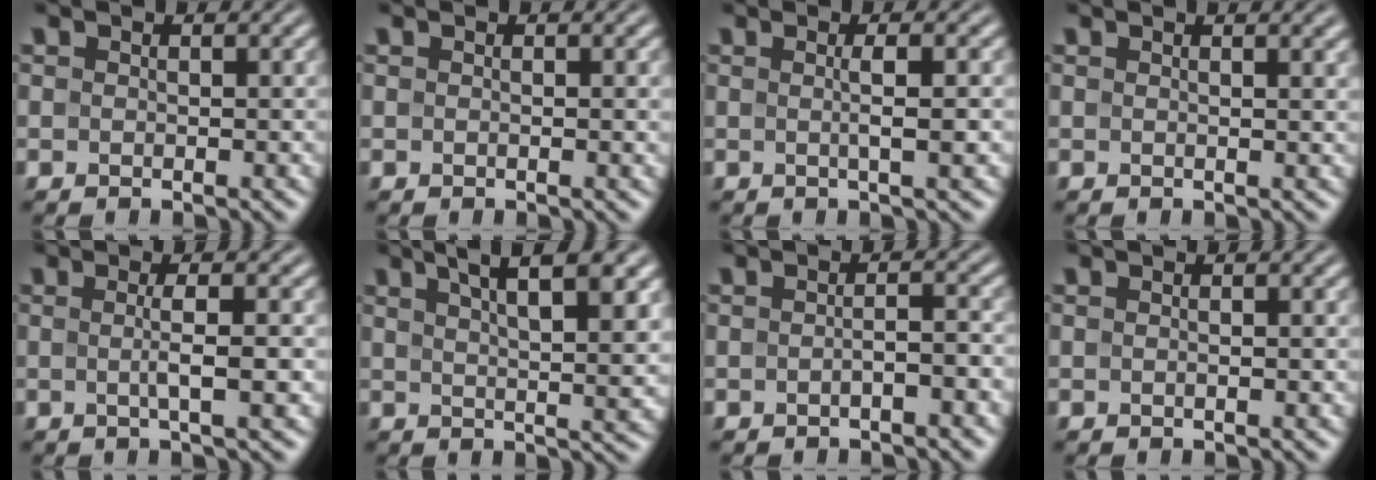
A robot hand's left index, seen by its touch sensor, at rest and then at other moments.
{"total": 0.9, "force": [0.1, 0.2, 0.9], "torque": [-0.011, 0.004, -0.001]}
{"total": 2.7, "force": [0.1, 0.5, 2.7], "torque": [-0.040, 0.003, -0.003]}
{"total": 2.9, "force": [1.5, 1.1, 2.2], "torque": [-0.015, 0.011, 0.003]}
{"total": 3.3, "force": [-0.1, 0.7, 3.2], "torque": [-0.047, 0.000, -0.004]}
{"total": 7.5, "force": [4.1, 2.1, 5.9], "torque": [-0.063, 0.020, 0.049]}
{"total": 1.9, "force": [-0.7, 0.5, 1.7], "torque": [-0.026, 0.006, -0.014]}
{"total": 0.9, "force": [0.0, 0.3, 0.9], "torque": [-0.009, -0.004, -0.005]}